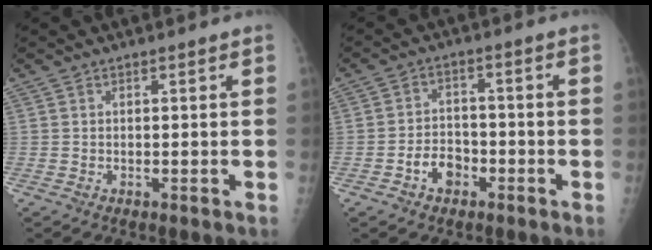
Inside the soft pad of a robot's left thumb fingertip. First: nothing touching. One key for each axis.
{"total": 5.2, "fx": -2.5, "fy": 3.7, "fz": 2.6, "tx": -0.025, "ty": 0.026, "tz": -0.045}